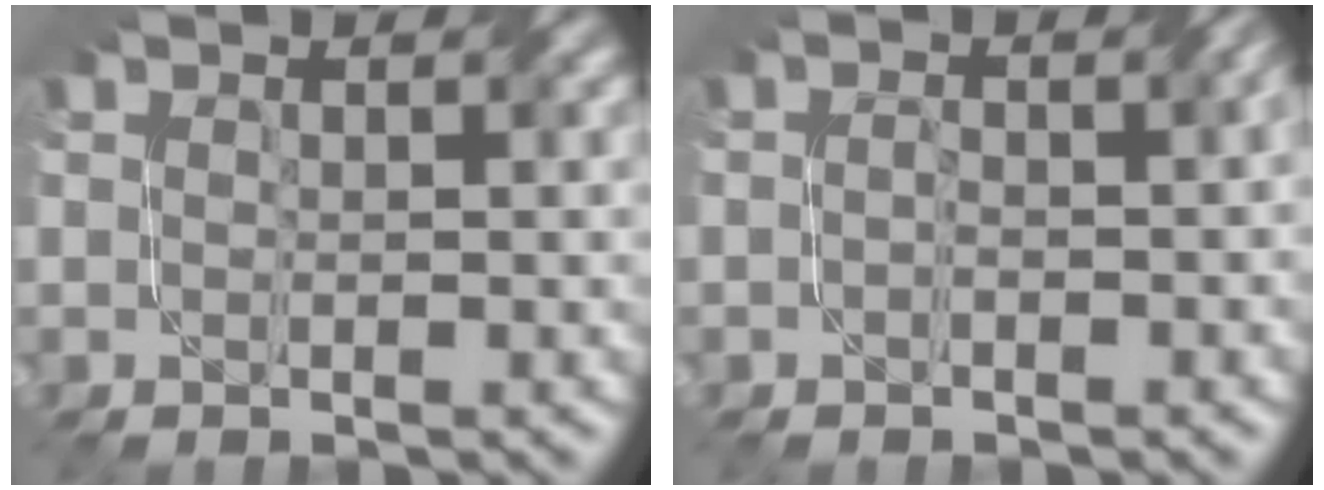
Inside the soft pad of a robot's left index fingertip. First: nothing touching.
{"total": 3.4, "force": [-1.3, 1.7, 2.6], "torque": [-0.026, -0.002, -0.016]}